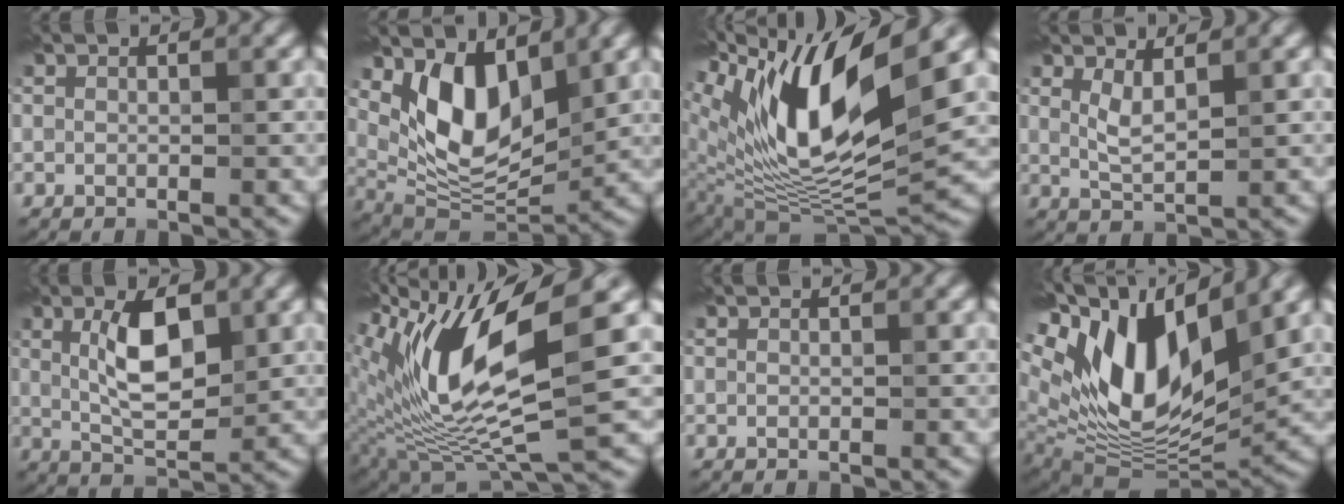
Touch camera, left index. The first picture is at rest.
{"total": 7.6, "force": [3.1, 4.0, 5.7], "torque": [-0.104, -0.026, 0.056]}
{"total": 14.8, "force": [5.7, 5.4, 12.5], "torque": [-0.244, 0.001, 0.102]}
{"total": 2.1, "force": [1.2, 0.4, 1.7], "torque": [-0.038, -0.005, 0.027]}
{"total": 5.5, "force": [1.4, 2.1, 4.9], "torque": [-0.089, 0.003, 0.027]}
{"total": 12.0, "force": [3.5, 3.4, 10.9], "torque": [-0.209, -0.006, 0.067]}
{"total": 0.0}
{"total": 15.8, "force": [5.7, 7.3, 12.8], "torque": [-0.249, 0.012, 0.101]}